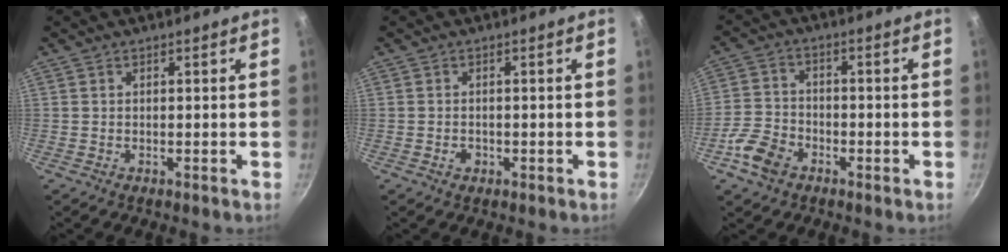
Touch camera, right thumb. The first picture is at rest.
{"total": 1.7, "force": [-0.6, 1.3, 0.9], "torque": [-0.012, 0.007, -0.009]}
{"total": 7.6, "force": [-3.9, 5.3, 3.8], "torque": [-0.064, 0.026, -0.083]}